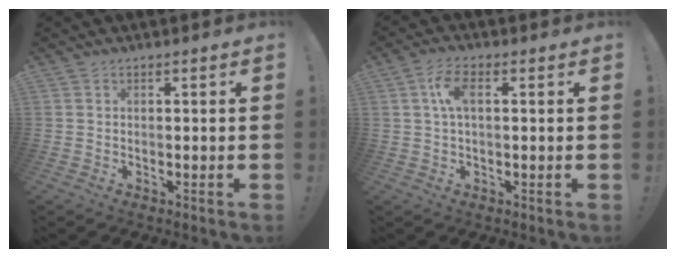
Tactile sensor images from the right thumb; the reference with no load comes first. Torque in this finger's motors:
{"motor_torque": [0.85, 0.77, 1.02, -0.21, -0.02]}